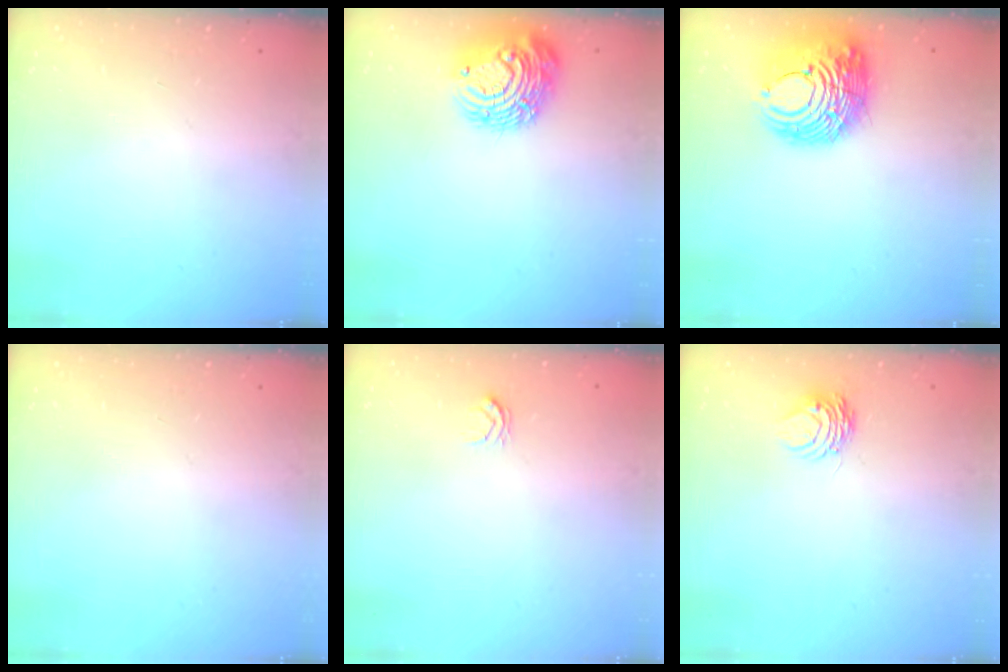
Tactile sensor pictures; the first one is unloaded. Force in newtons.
{"total": 11.9, "press": 11.8, "slide": 1.1}
{"total": 13.1, "press": 13.0, "slide": 2.1}
{"total": 0.0}
{"total": 2.6, "press": 2.6, "slide": 0.3}
{"total": 5.4, "press": 5.4, "slide": 0.3}